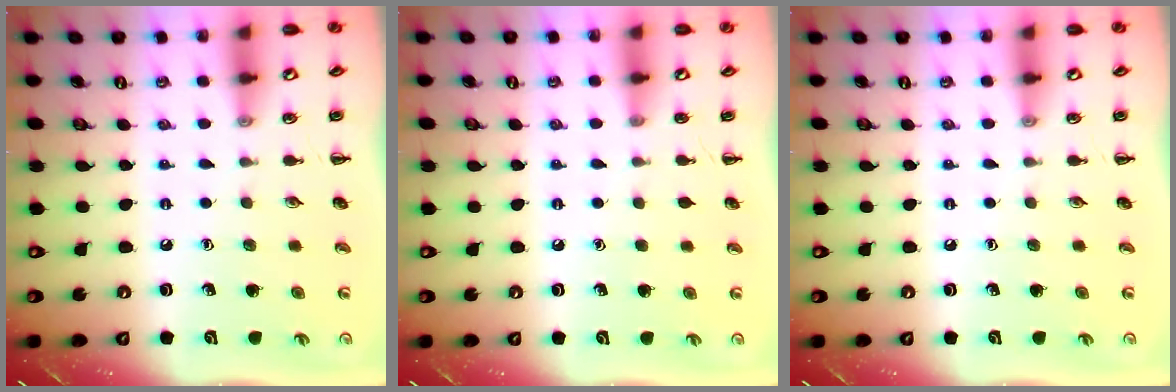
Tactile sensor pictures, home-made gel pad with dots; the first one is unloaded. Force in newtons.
{"total": 0.0}
{"total": 0.0}